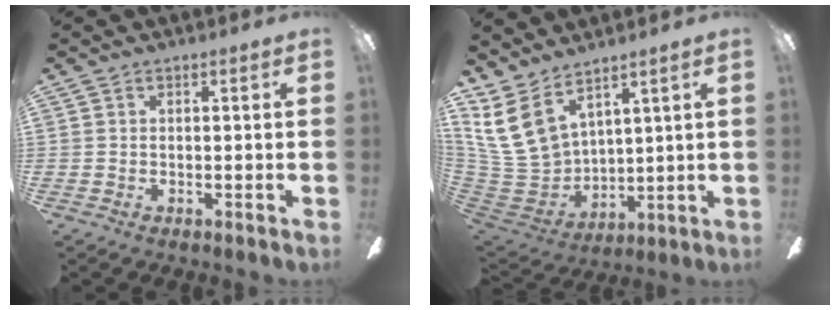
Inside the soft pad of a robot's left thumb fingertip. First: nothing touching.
{"total": 13.8, "force": [8.3, 8.5, 6.9], "torque": [-0.175, -0.048, 0.162]}